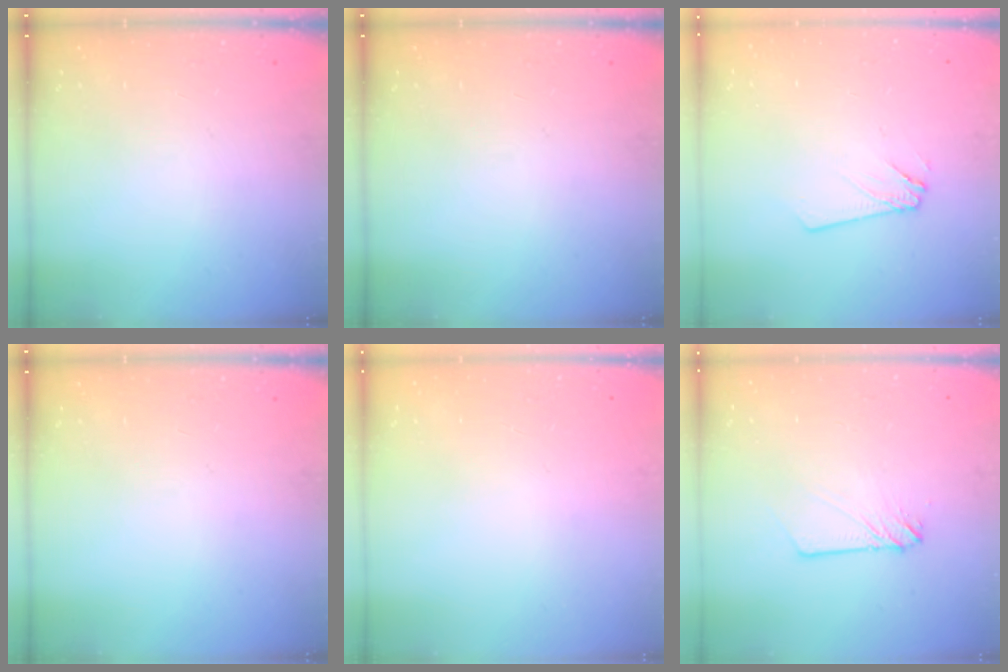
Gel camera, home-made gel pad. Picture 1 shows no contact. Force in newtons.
{"total": 0.0}
{"total": 2.4, "press": 2.4, "slide": 0.2}
{"total": 0.0}
{"total": 0.7, "press": 0.3, "slide": 0.7}
{"total": 4.1, "press": 4.1, "slide": 0.4}